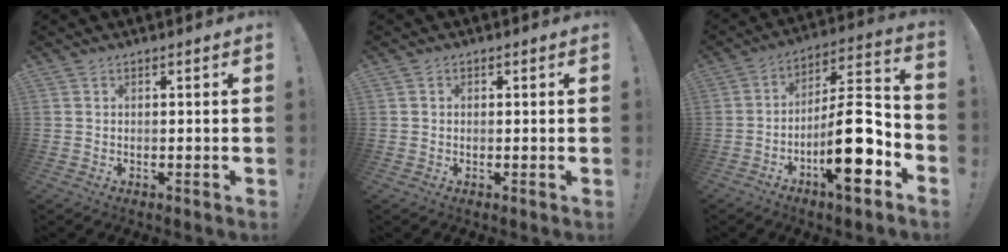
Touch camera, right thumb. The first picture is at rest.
{"total": 0.6, "force": [-0.1, 0.6, 0.2], "torque": [-0.004, 0.003, -0.001]}
{"total": 19.1, "force": [-6.9, 5.7, 16.9], "torque": [-0.267, 0.040, -0.109]}